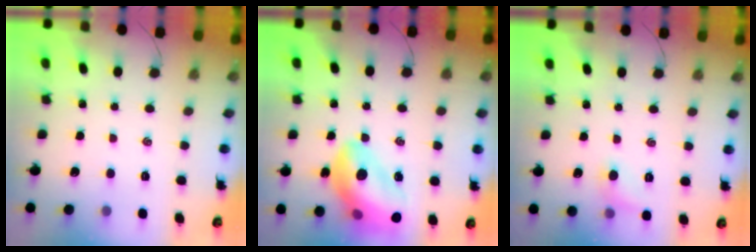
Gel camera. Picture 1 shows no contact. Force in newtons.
{"total": 19.4, "press": 19.1, "slide": 3.3}
{"total": 6.6, "press": 6.4, "slide": 1.4}